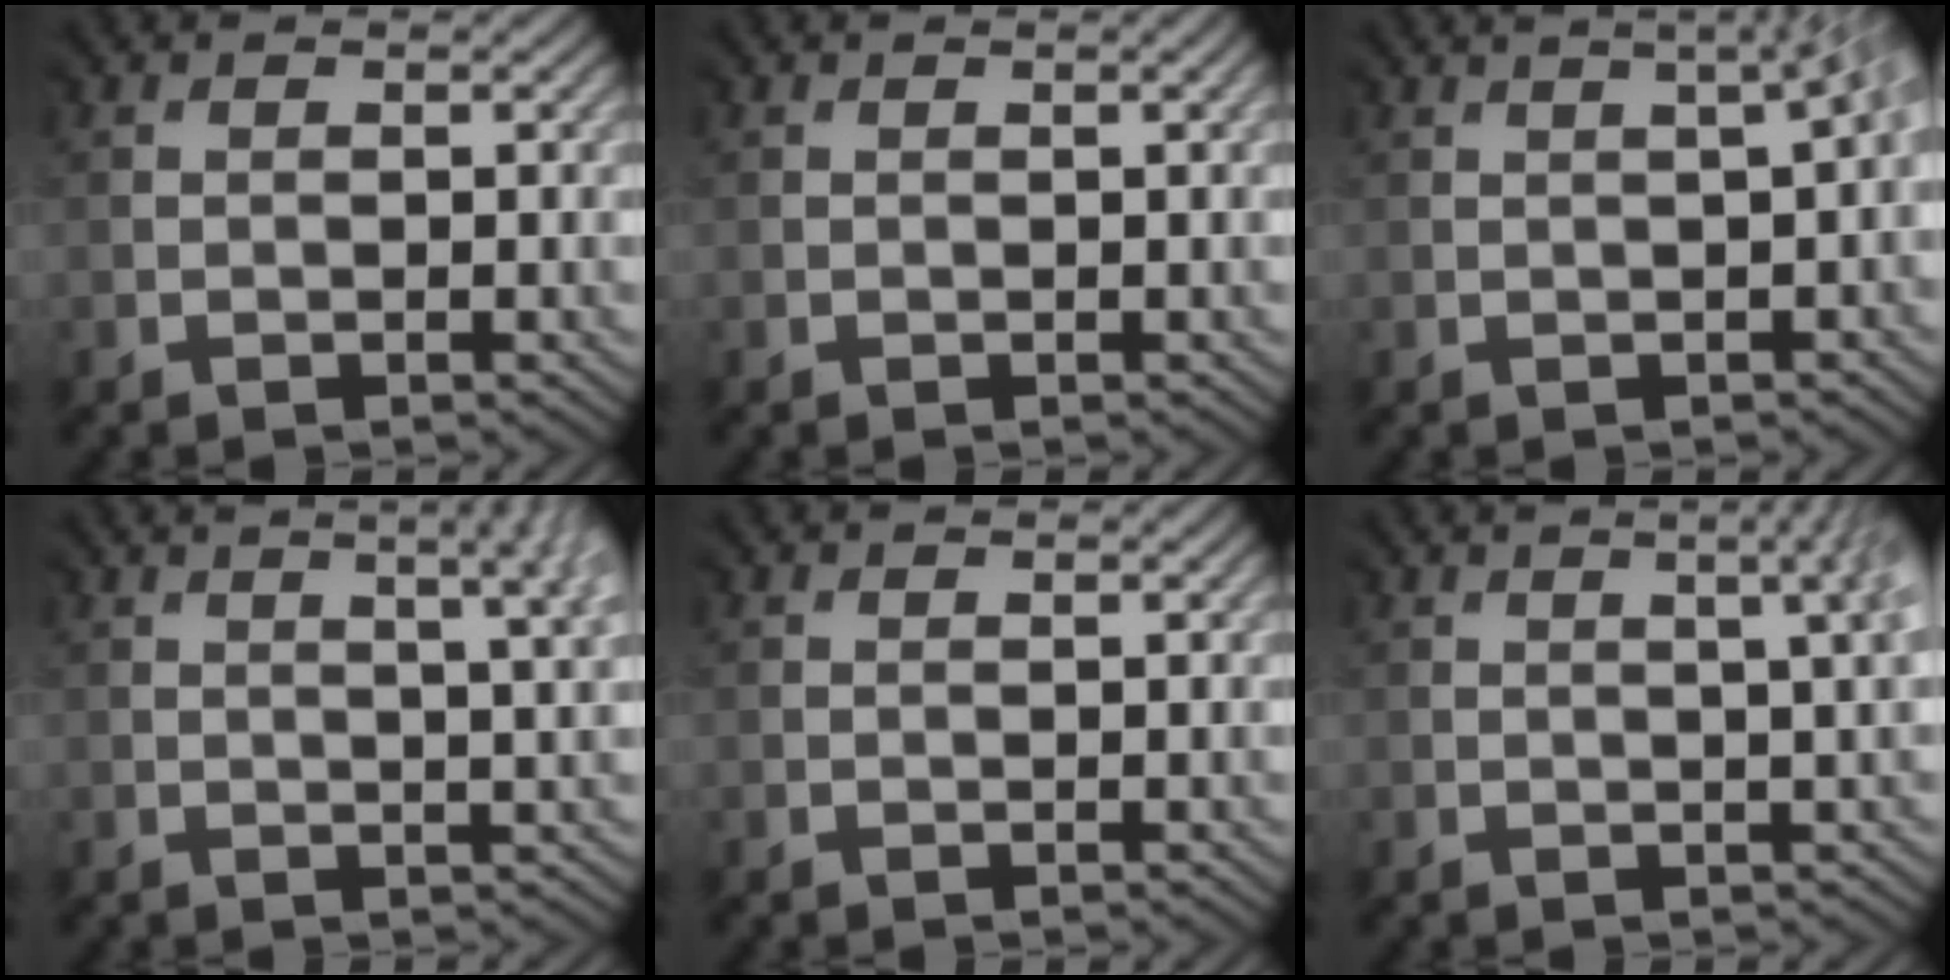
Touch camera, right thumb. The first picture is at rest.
{"total": 0.6, "force": [0.0, -0.5, -0.2], "torque": [0.006, 0.000, 0.001]}
{"total": 4.9, "force": [1.0, 1.7, 4.5], "torque": [-0.019, 0.037, -0.006]}
{"total": 7.0, "force": [2.8, 2.5, 6.0], "torque": [-0.047, 0.039, 0.018]}
{"total": 0.0}
{"total": 4.5, "force": [1.6, 1.4, 4.0], "torque": [-0.021, 0.029, 0.000]}